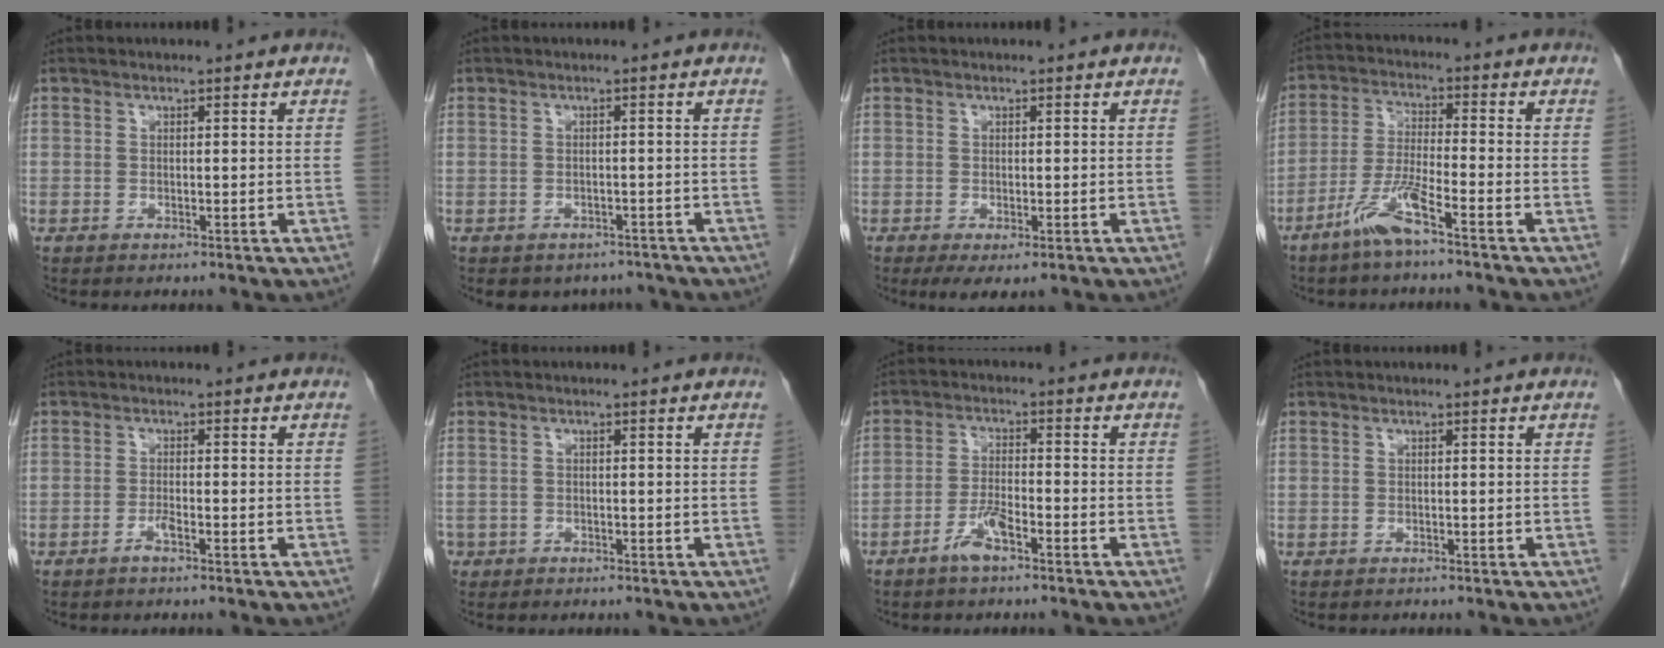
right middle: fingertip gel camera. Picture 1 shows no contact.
{"total": 5.3, "force": [-4.5, 2.8, 0.4], "torque": [0.006, 0.008, -0.051]}
{"total": 3.1, "force": [-1.7, 1.1, 2.4], "torque": [-0.036, -0.009, -0.019]}
{"total": 6.7, "force": [-4.6, -0.1, 4.9], "torque": [-0.109, -0.009, -0.097]}
{"total": 1.5, "force": [-1.0, 0.0, 1.0], "torque": [-0.022, 0.000, -0.020]}
{"total": 1.6, "force": [-1.0, 1.2, 0.1], "torque": [-0.009, 0.003, -0.017]}
{"total": 4.0, "force": [-2.8, 0.7, 2.8], "torque": [-0.060, 0.000, -0.054]}
{"total": 0.5, "force": [-0.5, 0.2, 0.0], "torque": [-0.011, -0.001, -0.009]}